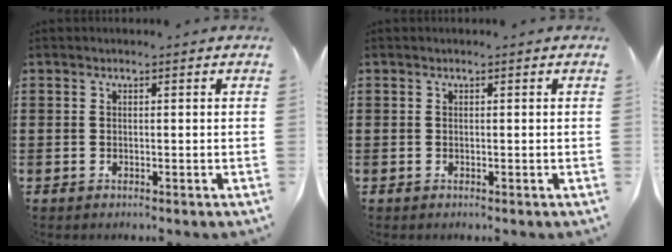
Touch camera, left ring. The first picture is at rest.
{"total": 0.0}